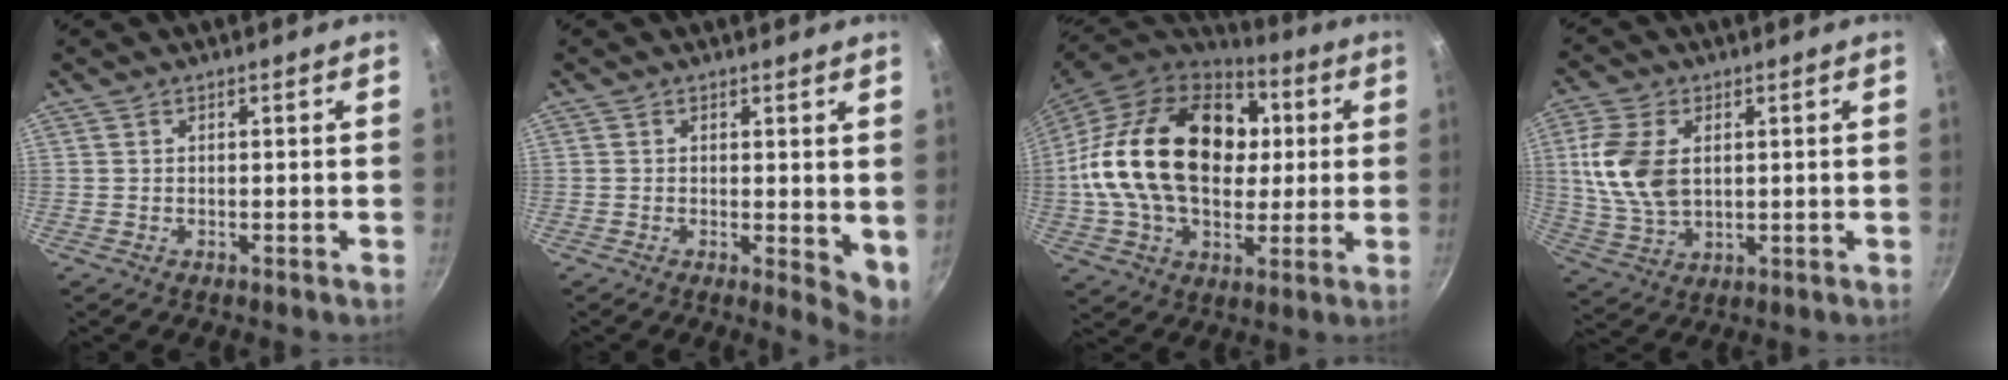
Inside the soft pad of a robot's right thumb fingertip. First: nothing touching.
{"total": 5.2, "force": [0.5, 2.4, 4.6], "torque": [-0.056, -0.012, 0.006]}
{"total": 29.1, "force": [3.4, 19.8, 21.1], "torque": [-0.358, 0.026, 0.055]}
{"total": 11.4, "force": [1.9, 7.2, 8.7], "torque": [-0.170, -0.007, 0.041]}